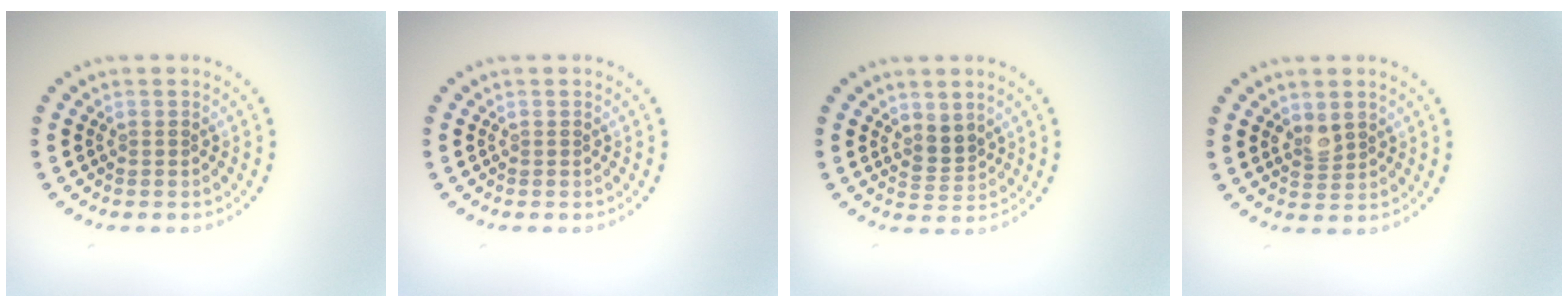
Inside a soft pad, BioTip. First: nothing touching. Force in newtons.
{"total": 0.0}
{"total": 2.0, "press": 1.5, "slide": 1.3}
{"total": 1.7, "press": 1.6, "slide": 0.5}